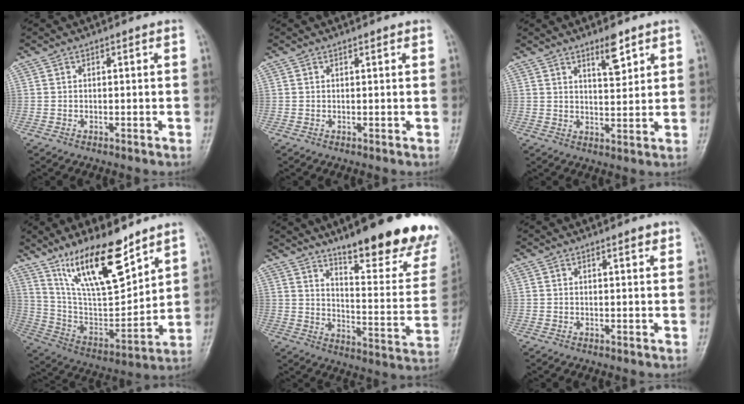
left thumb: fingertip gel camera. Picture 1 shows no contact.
{"total": 0.5, "force": [0.5, 0.1, 0.3], "torque": [-0.007, -0.003, 0.005]}
{"total": 5.2, "force": [3.4, 1.5, 3.6], "torque": [-0.047, -0.027, 0.058]}
{"total": 18.5, "force": [12.9, 5.4, 12.1], "torque": [-0.178, -0.072, 0.248]}
{"total": 23.9, "force": [16.8, 5.5, 16.1], "torque": [-0.184, -0.106, 0.238]}
{"total": 1.5, "force": [1.0, 0.3, 1.1], "torque": [-0.013, -0.005, 0.014]}